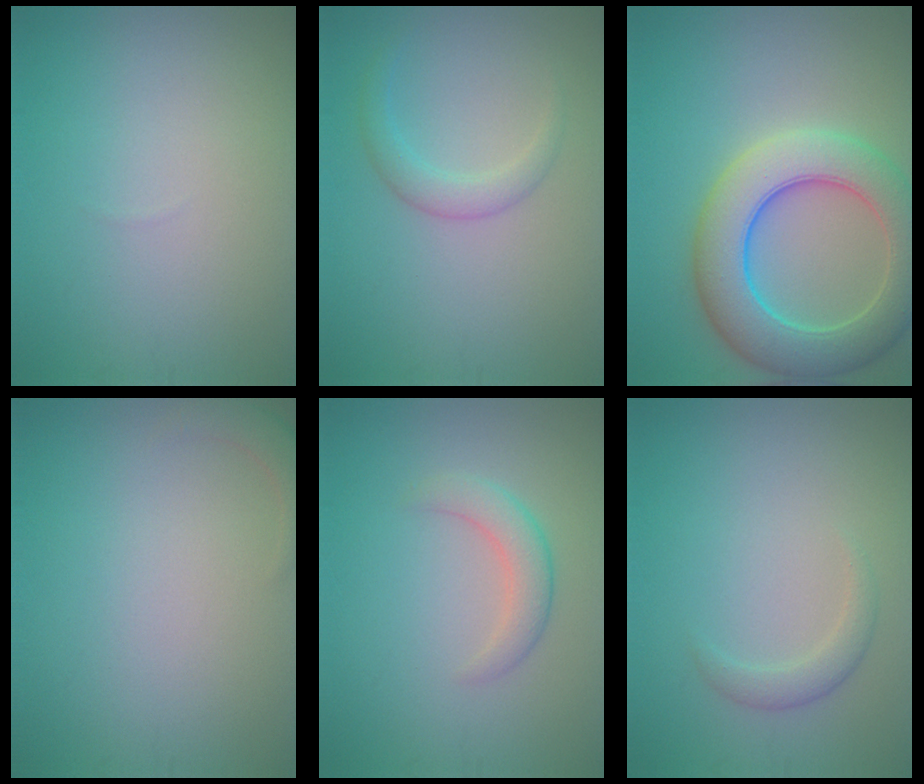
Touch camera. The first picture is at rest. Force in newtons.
{"total": 1.5, "press": 1.5, "slide": 0.1}
{"total": 8.7, "press": 8.7, "slide": 0.5}
{"total": 1.6, "press": 1.6, "slide": 0.3}
{"total": 2.6, "press": 2.5, "slide": 0.3}
{"total": 1.6, "press": 1.6, "slide": 0.1}